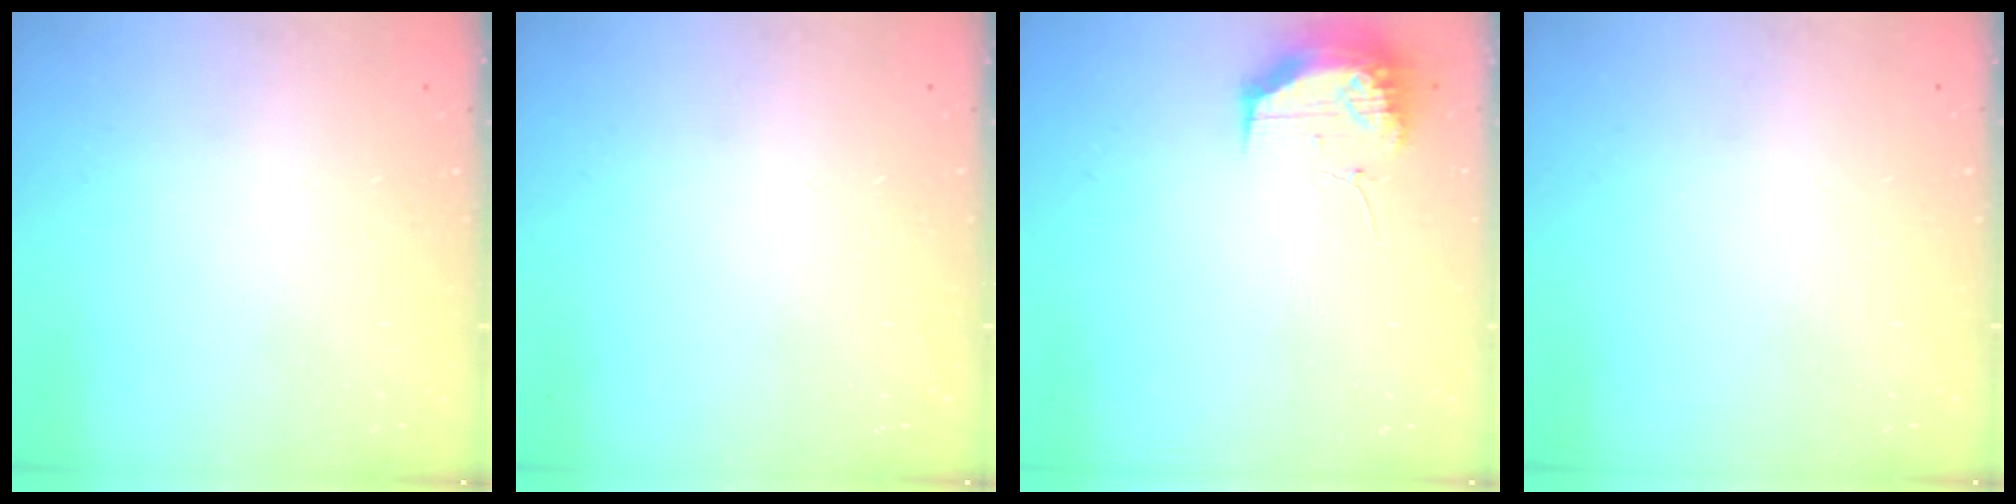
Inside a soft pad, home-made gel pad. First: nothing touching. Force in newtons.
{"total": 0.0}
{"total": 13.5, "press": 11.5, "slide": 7.0}
{"total": 0.0}